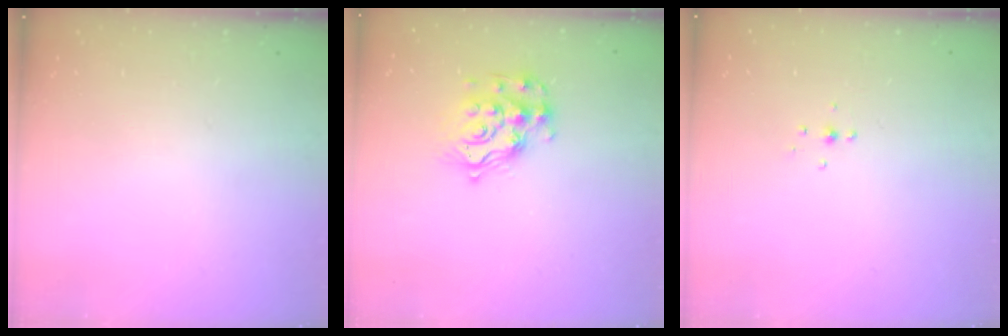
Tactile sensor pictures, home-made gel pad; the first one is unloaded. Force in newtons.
{"total": 13.7, "press": 13.7, "slide": 0.9}
{"total": 3.9, "press": 3.8, "slide": 0.8}